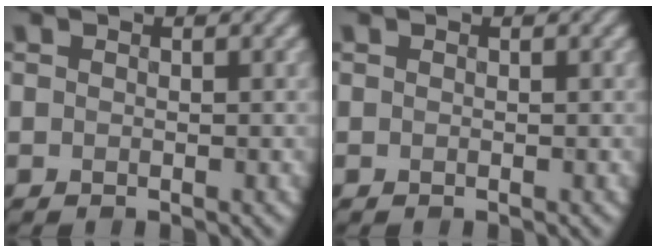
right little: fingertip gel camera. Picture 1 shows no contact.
{"total": 0.0}